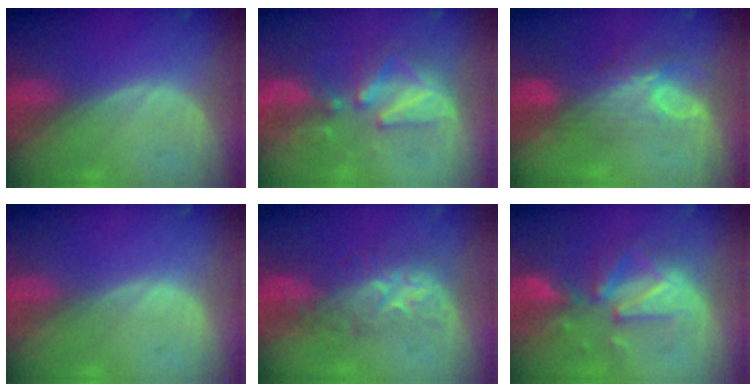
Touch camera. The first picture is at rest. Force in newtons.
{"total": 8.4, "press": 8.1, "slide": 2.0}
{"total": 7.9, "press": 7.0, "slide": 3.7}
{"total": 0.0}
{"total": 8.0, "press": 7.8, "slide": 2.1}
{"total": 9.8, "press": 8.9, "slide": 4.2}